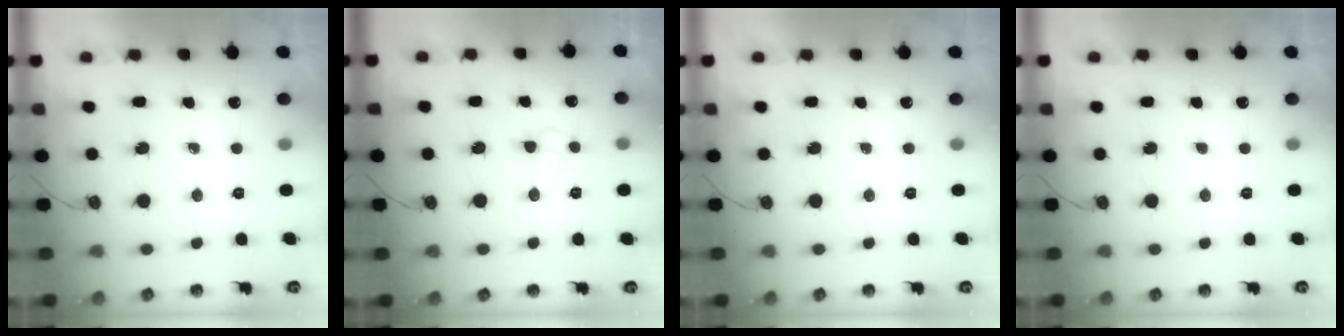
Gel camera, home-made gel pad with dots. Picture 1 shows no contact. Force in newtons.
{"total": 4.4, "press": 4.4, "slide": 0.6}
{"total": 0.0}
{"total": 0.0}